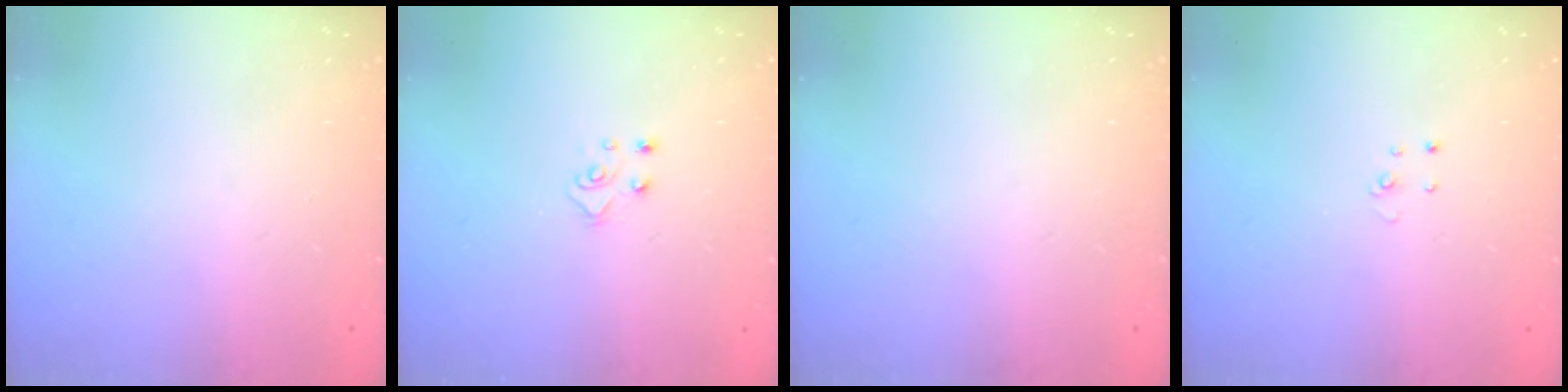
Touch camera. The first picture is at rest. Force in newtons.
{"total": 4.8, "press": 4.8, "slide": 0.5}
{"total": 0.0}
{"total": 2.7, "press": 2.7, "slide": 0.3}